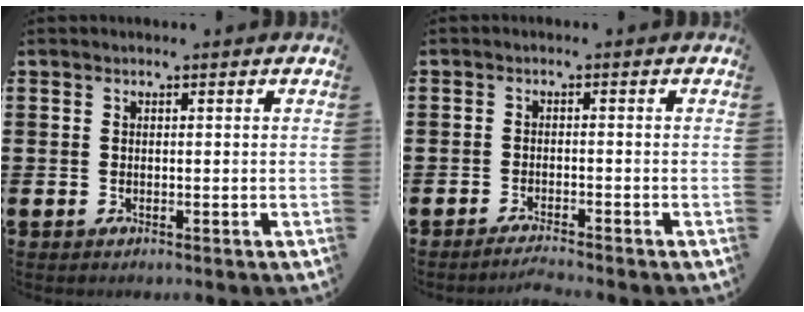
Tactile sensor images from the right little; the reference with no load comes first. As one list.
[{"total": 1.7, "force": [-1.6, -0.2, 0.6], "torque": [-0.009, 0.002, -0.032]}]